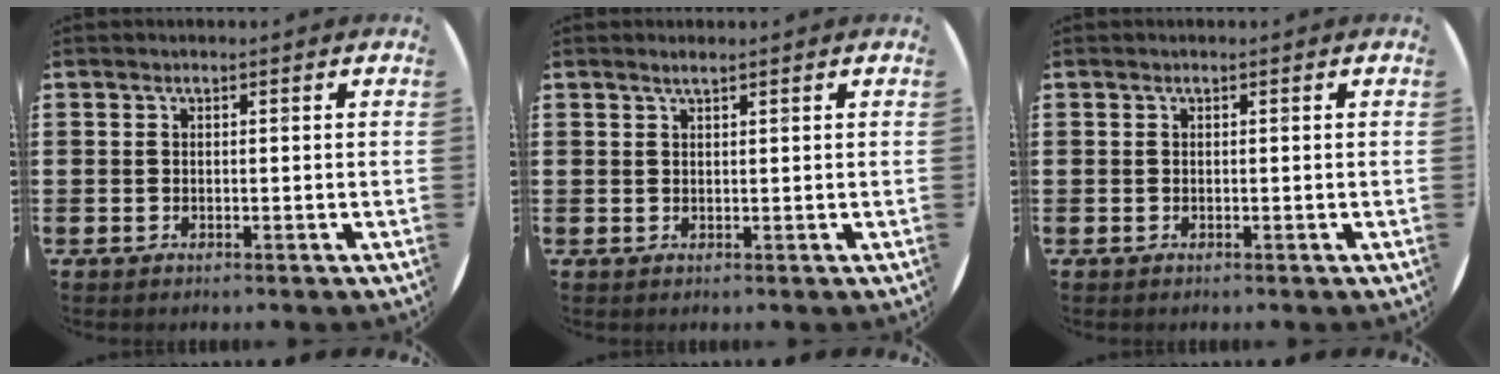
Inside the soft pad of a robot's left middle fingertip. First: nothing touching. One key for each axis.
{"total": 1.1, "fx": 0.9, "fy": 0.0, "fz": 0.5, "tx": -0.010, "ty": 0.002, "tz": 0.017}
{"total": 0.0}